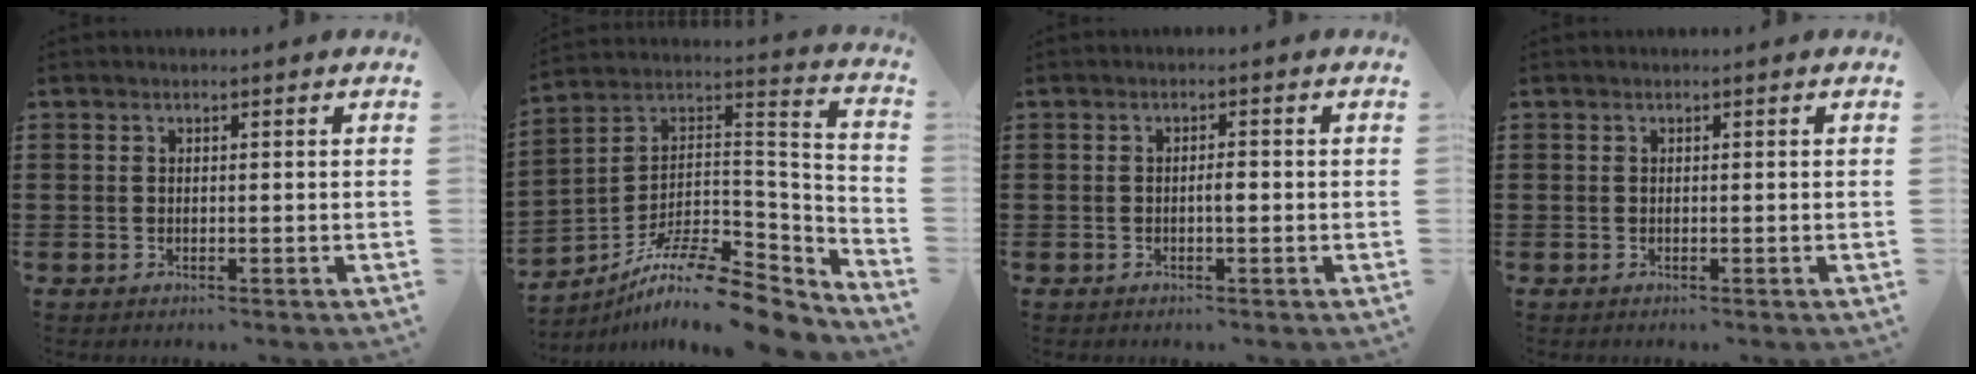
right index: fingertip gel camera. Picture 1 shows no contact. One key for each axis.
{"total": 12.1, "fx": -9.4, "fy": 2.8, "fz": 7.1, "tx": -0.129, "ty": 0.014, "tz": -0.179}
{"total": 1.6, "fx": -0.4, "fy": 0.4, "fz": 1.5, "tx": -0.029, "ty": 0.001, "tz": -0.007}
{"total": 0.0}